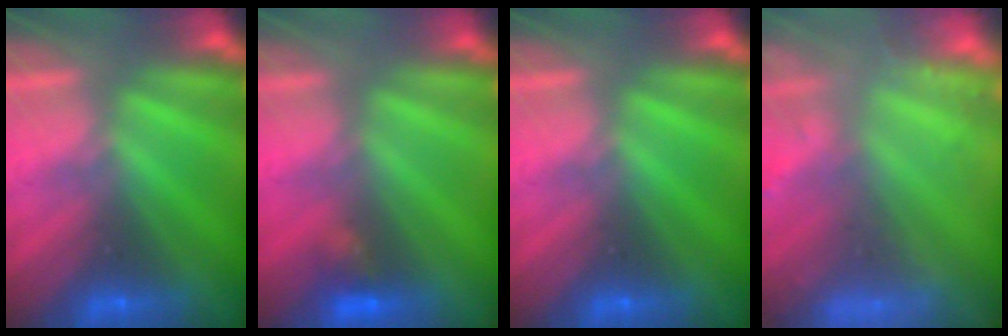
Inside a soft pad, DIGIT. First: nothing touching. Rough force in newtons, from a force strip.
{"total": 3.3}
{"total": 0.0}
{"total": 9.4}